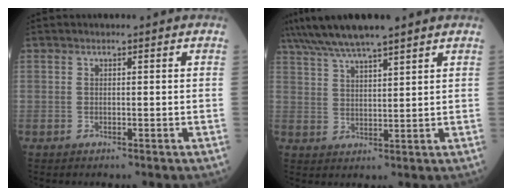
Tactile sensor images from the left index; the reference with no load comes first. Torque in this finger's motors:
{"motor_torque": [0.40, -0.53, 0.59, 0.08]}